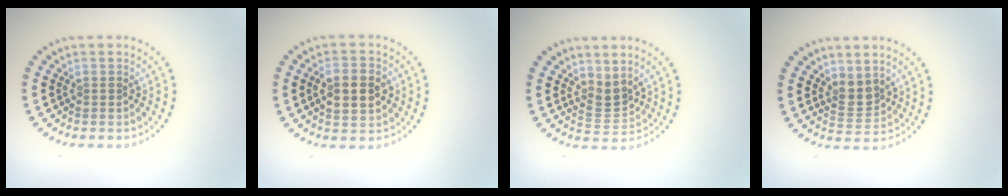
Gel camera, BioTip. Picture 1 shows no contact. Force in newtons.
{"total": 4.6, "press": 4.6, "slide": 0.1}
{"total": 2.2, "press": 1.5, "slide": 1.6}
{"total": 2.1, "press": 1.8, "slide": 1.2}